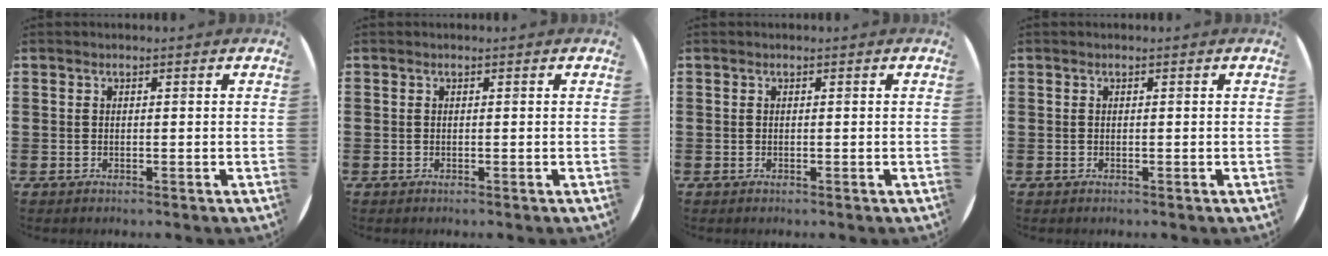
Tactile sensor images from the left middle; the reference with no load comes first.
{"total": 0.0}
{"total": 0.0}
{"total": 0.0}